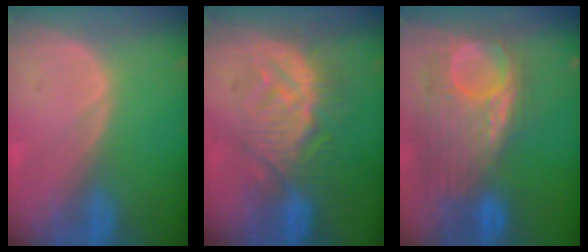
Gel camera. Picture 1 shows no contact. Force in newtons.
{"total": 9.2, "press": 8.8, "slide": 2.6}
{"total": 11.8, "press": 10.6, "slide": 5.1}